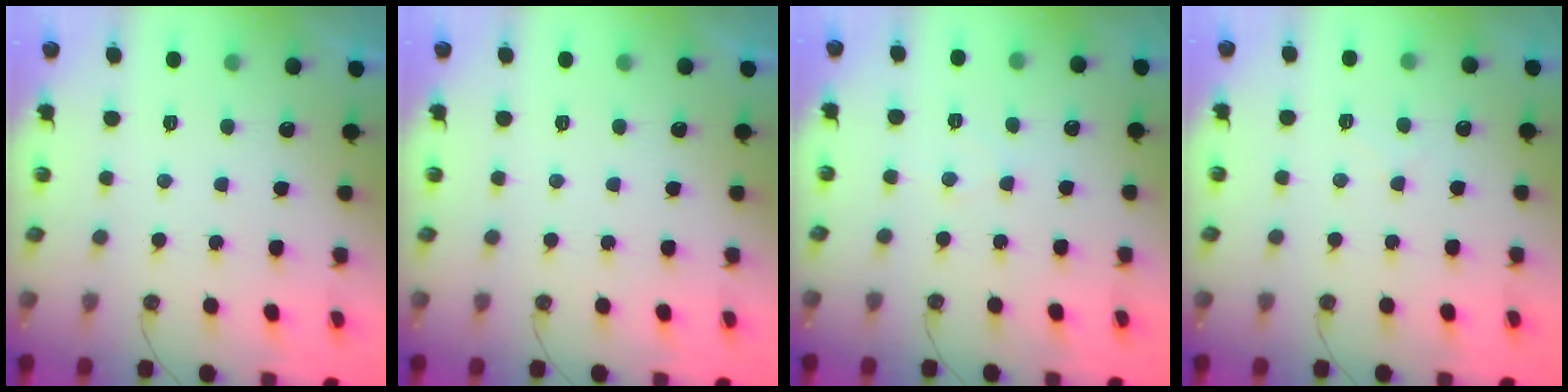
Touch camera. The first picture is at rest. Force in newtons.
{"total": 0.0}
{"total": 4.7, "press": 4.6, "slide": 0.8}
{"total": 5.2, "press": 5.2, "slide": 0.7}